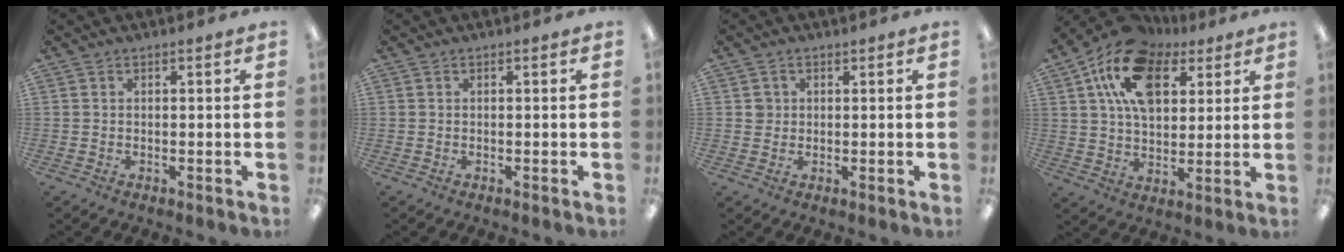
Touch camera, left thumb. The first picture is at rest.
{"total": 0.0}
{"total": 2.1, "force": [0.7, 2.0, 0.2], "torque": [0.001, 0.002, 0.009]}
{"total": 16.9, "force": [8.6, 10.6, 10.0], "torque": [-0.178, -0.019, 0.157]}